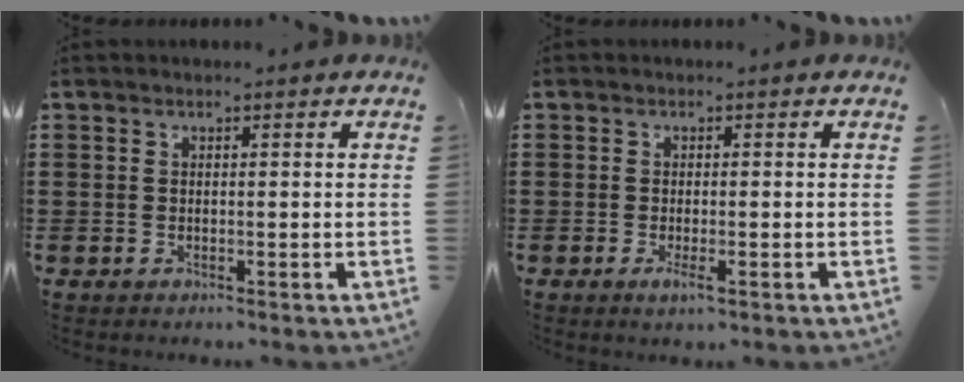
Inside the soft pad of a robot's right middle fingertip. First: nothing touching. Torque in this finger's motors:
{"motor_torque": [2.14, 0.00, 0.34, 0.09]}